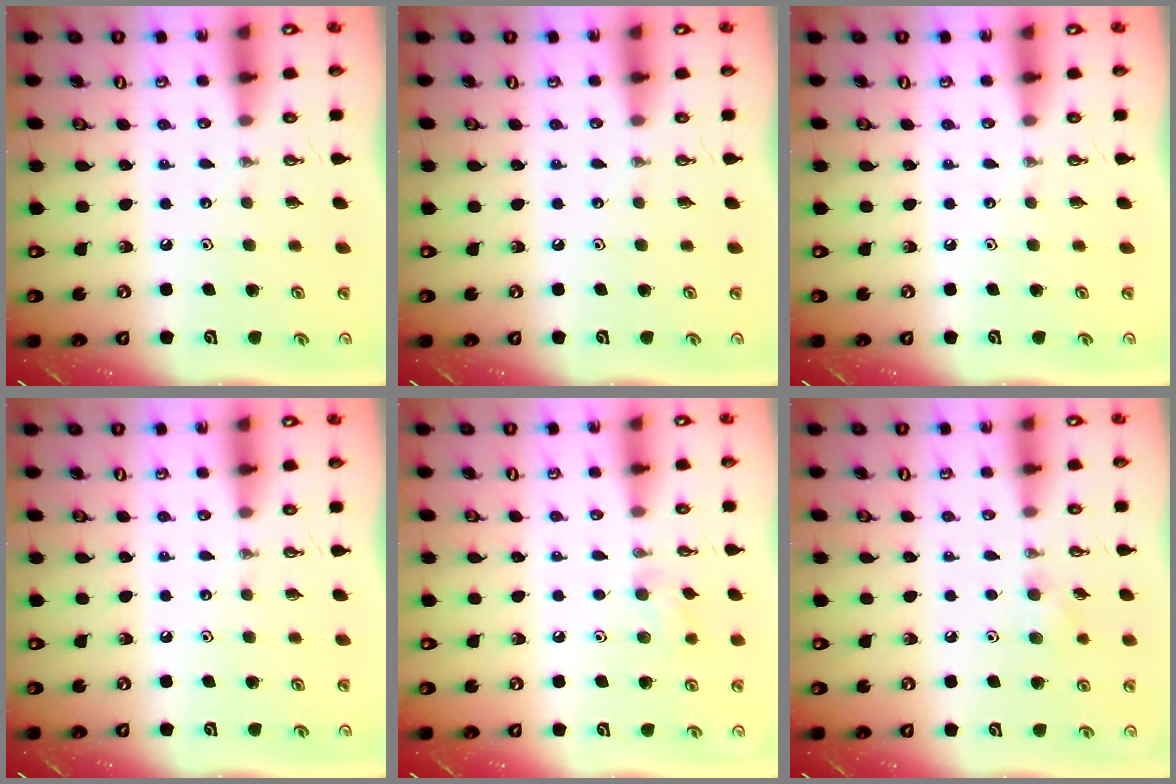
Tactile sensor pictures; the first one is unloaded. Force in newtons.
{"total": 0.0}
{"total": 0.0}
{"total": 0.0}
{"total": 7.6, "press": 7.5, "slide": 1.0}
{"total": 6.4, "press": 6.2, "slide": 1.4}